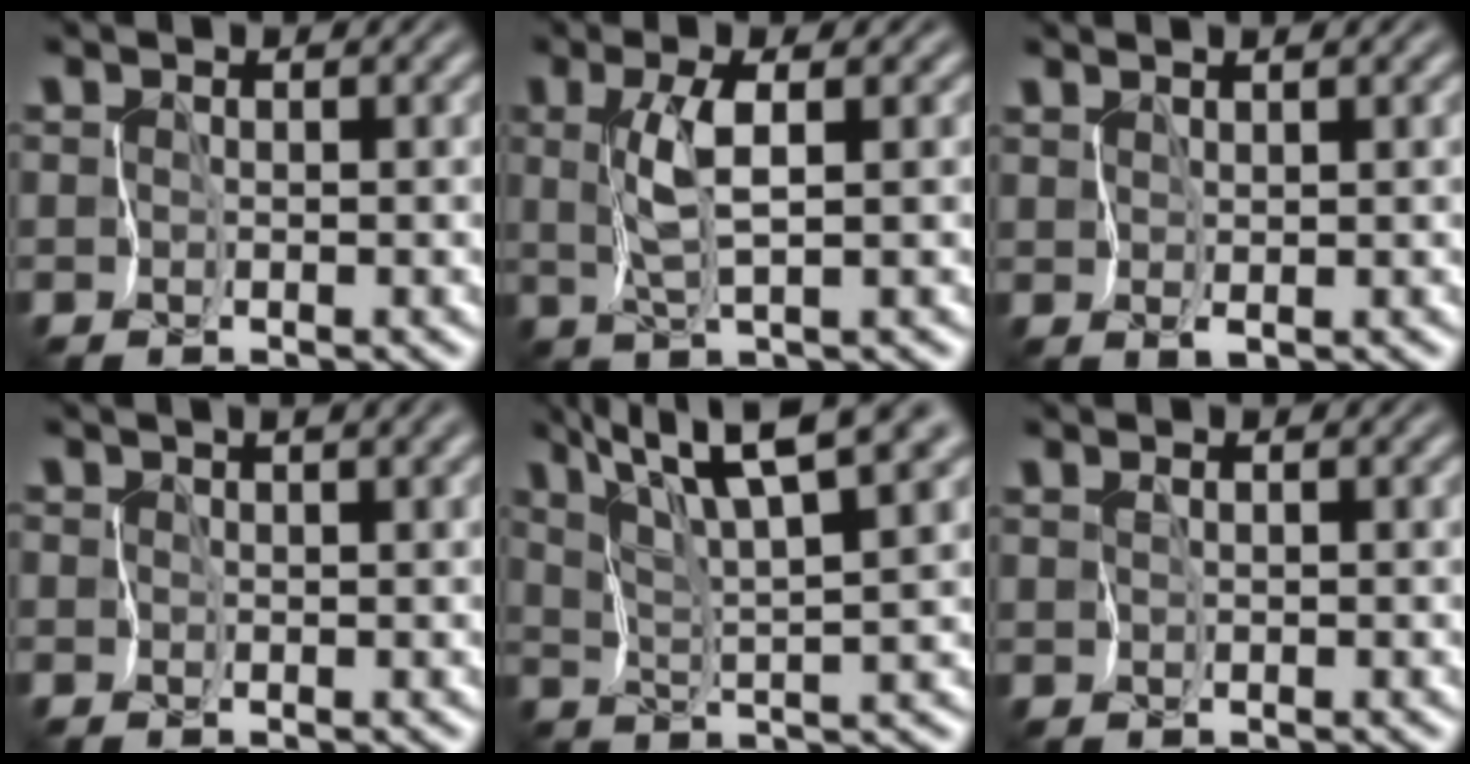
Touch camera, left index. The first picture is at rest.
{"total": 2.8, "force": [0.4, 0.4, 2.8], "torque": [-0.066, -0.006, 0.011]}
{"total": 2.9, "force": [2.0, 0.7, 1.9], "torque": [-0.036, 0.014, 0.025]}
{"total": 2.9, "force": [1.5, 1.1, 2.3], "torque": [-0.028, 0.006, 0.017]}
{"total": 7.9, "force": [5.4, 1.4, 5.6], "torque": [-0.092, 0.013, 0.078]}
{"total": 0.5, "force": [0.4, 0.1, 0.4], "torque": [-0.009, -0.001, 0.010]}